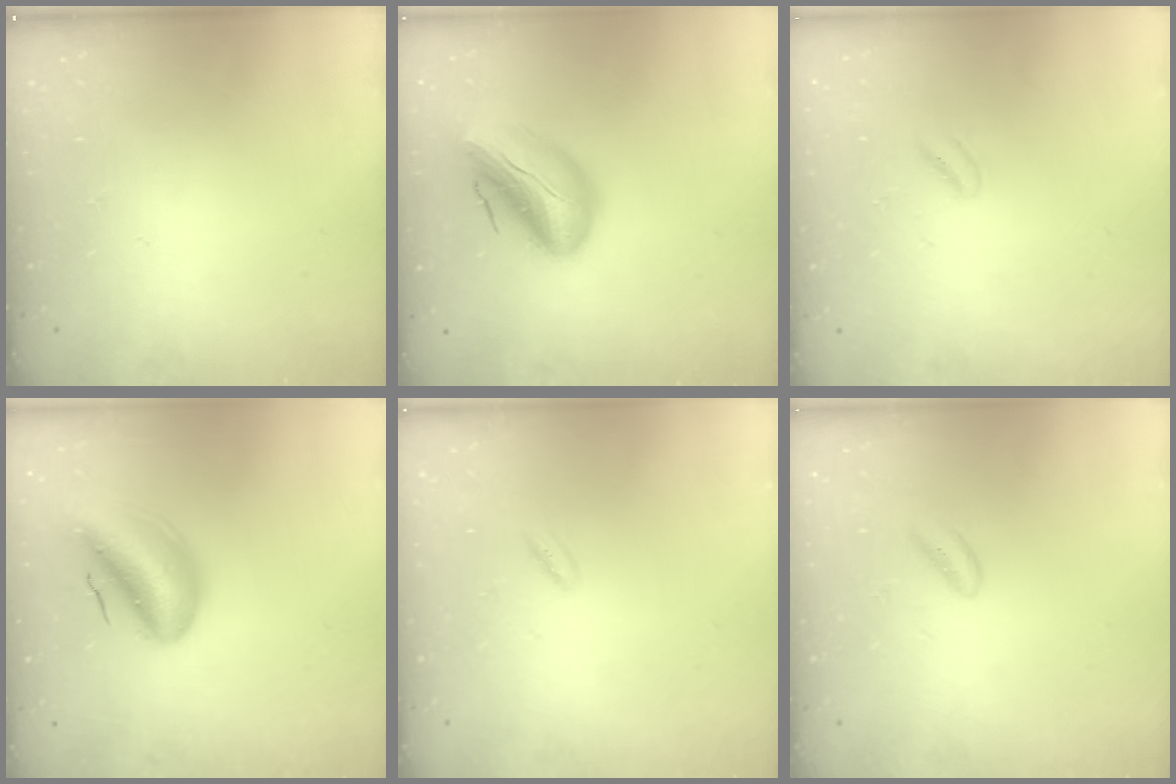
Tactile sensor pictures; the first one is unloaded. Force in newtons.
{"total": 18.1, "press": 17.5, "slide": 4.4}
{"total": 0.8, "press": 0.6, "slide": 0.6}
{"total": 10.1, "press": 9.5, "slide": 3.5}
{"total": 1.8, "press": 1.6, "slide": 0.8}
{"total": 1.9, "press": 1.8, "slide": 0.4}